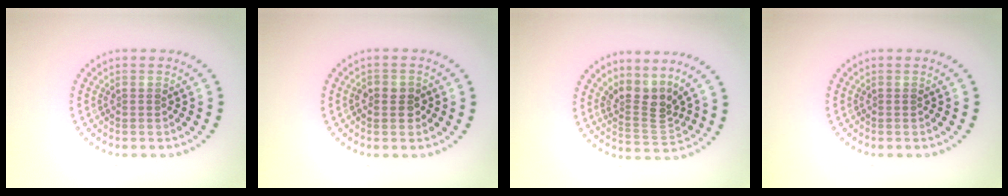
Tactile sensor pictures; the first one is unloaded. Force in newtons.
{"total": 1.9, "press": 1.8, "slide": 0.5}
{"total": 3.3, "press": 2.3, "slide": 2.3}
{"total": 0.0}